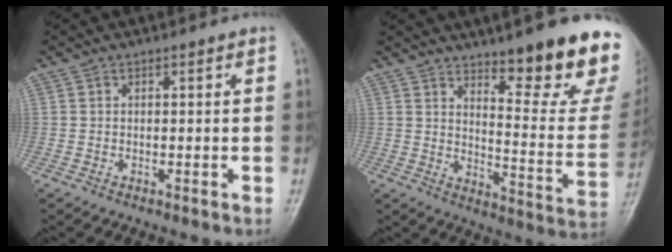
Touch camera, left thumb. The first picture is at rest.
{"total": 18.0, "force": [12.2, 3.9, 12.6], "torque": [-0.129, -0.096, 0.172]}